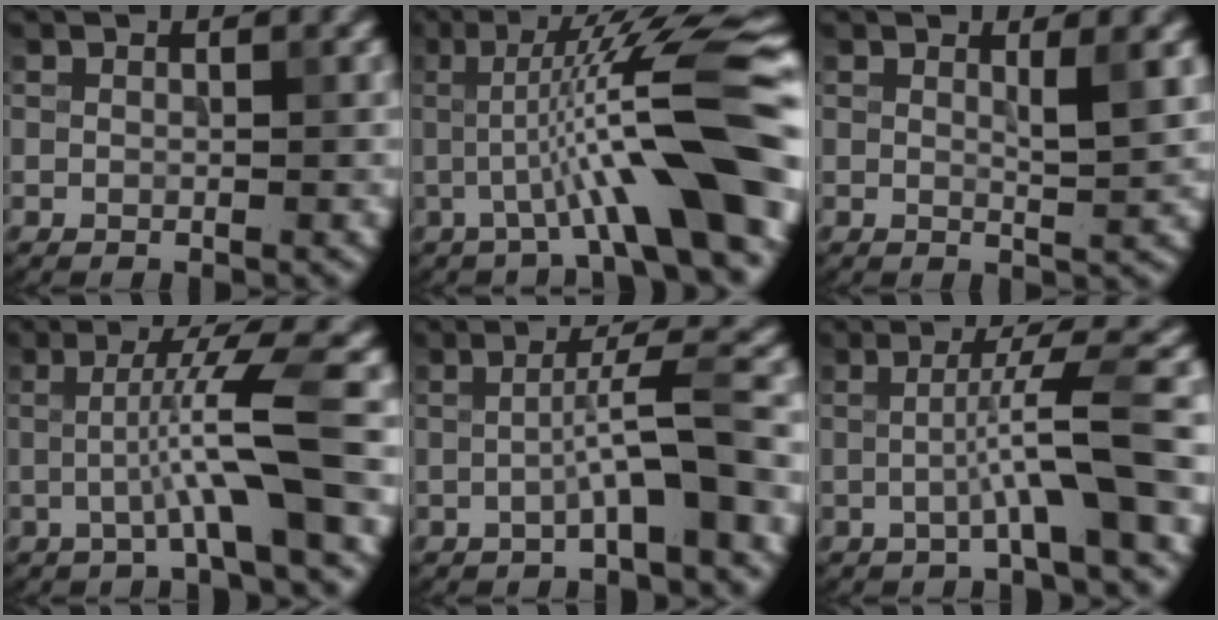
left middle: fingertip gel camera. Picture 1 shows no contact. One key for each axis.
{"total": 10.2, "fx": -1.3, "fy": 1.2, "fz": 10.0, "tx": -0.145, "ty": 0.011, "tz": -0.024}
{"total": 2.3, "fx": 0.9, "fy": 0.4, "fz": 2.1, "tx": -0.027, "ty": -0.002, "tz": 0.011}
{"total": 5.6, "fx": -1.0, "fy": 0.3, "fz": 5.5, "tx": -0.092, "ty": 0.016, "tz": -0.025}
{"total": 4.7, "fx": -1.4, "fy": 0.3, "fz": 4.5, "tx": -0.070, "ty": 0.025, "tz": -0.029}
{"total": 5.7, "fx": -1.1, "fy": 0.4, "fz": 5.6, "tx": -0.088, "ty": 0.021, "tz": -0.028}